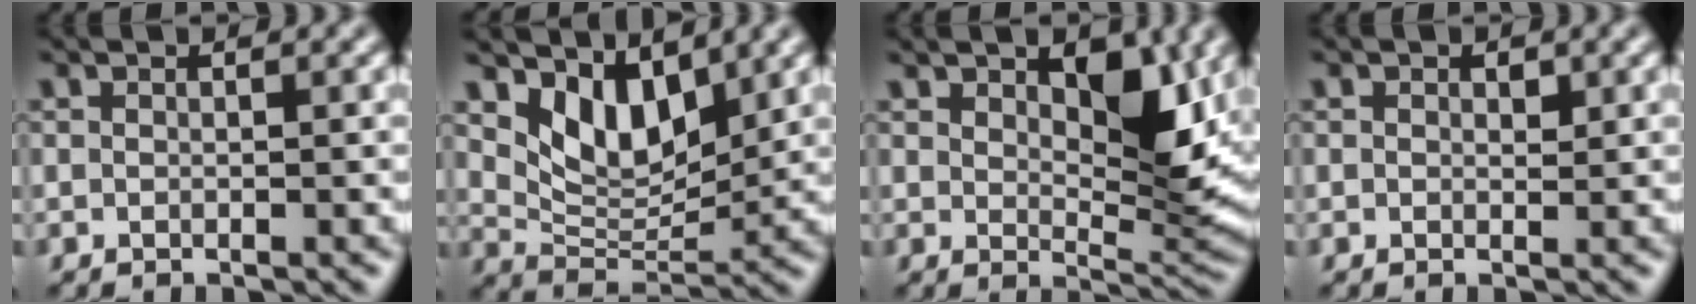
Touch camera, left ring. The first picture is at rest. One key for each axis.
{"total": 5.3, "fx": 3.3, "fy": 2.7, "fz": 3.0, "tx": -0.064, "ty": -0.017, "tz": 0.056}
{"total": 7.1, "fx": 2.9, "fy": 3.2, "fz": 5.7, "tx": -0.083, "ty": -0.009, "tz": 0.048}
{"total": 0.7, "fx": 0.3, "fy": 0.5, "fz": 0.4, "tx": -0.007, "ty": -0.003, "tz": 0.003}